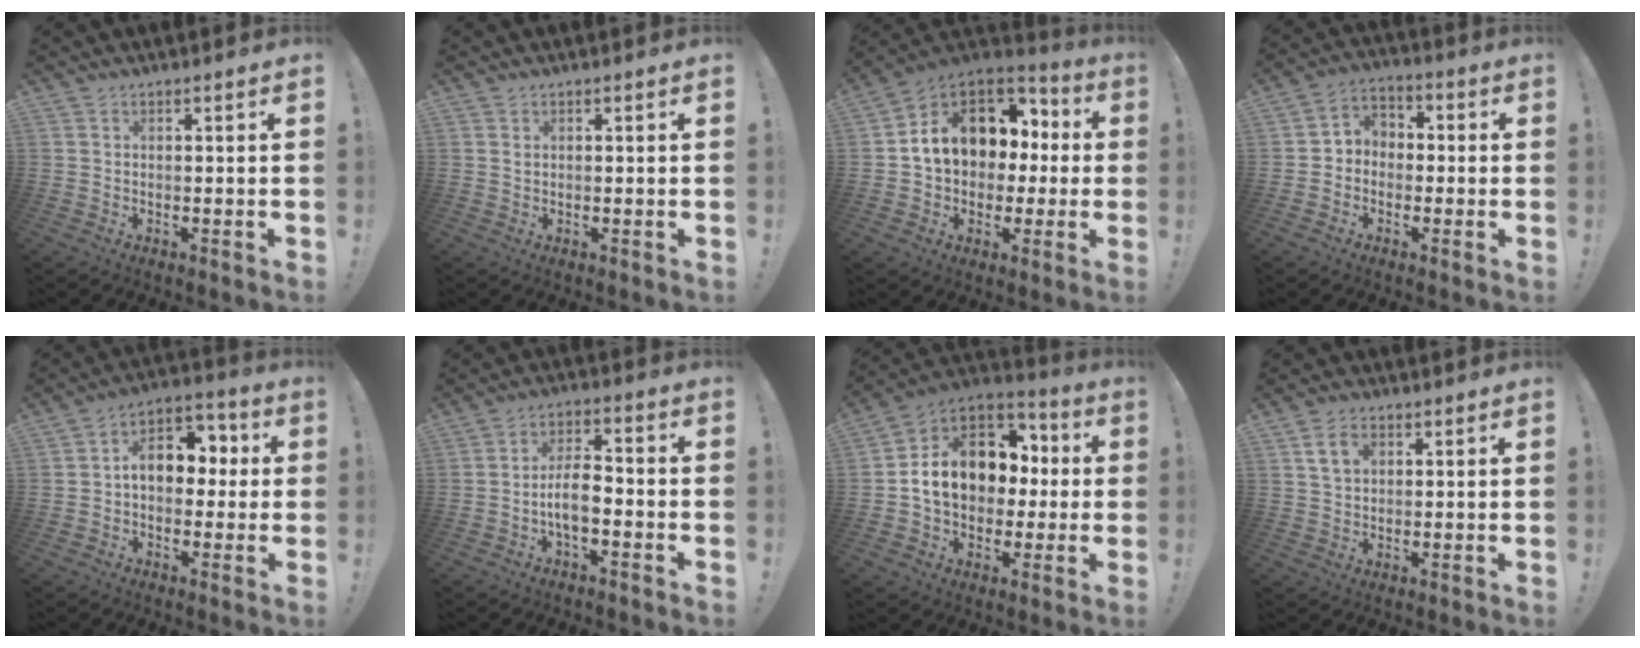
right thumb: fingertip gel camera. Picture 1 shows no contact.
{"total": 0.8, "force": [0.7, 0.4, -0.1], "torque": [0.008, -0.001, 0.011]}
{"total": 14.7, "force": [3.8, 11.5, 8.3], "torque": [-0.121, -0.009, 0.082]}
{"total": 5.8, "force": [-2.4, 4.9, 1.8], "torque": [-0.033, 0.029, -0.039]}
{"total": 11.4, "force": [1.2, 8.2, 7.8], "torque": [-0.112, 0.012, 0.029]}
{"total": 7.8, "force": [-2.6, 3.3, 6.6], "torque": [-0.120, 0.011, -0.045]}
{"total": 16.2, "force": [2.2, 12.6, 9.9], "torque": [-0.148, 0.002, 0.055]}
{"total": 5.8, "force": [2.3, 4.0, 3.6], "torque": [-0.061, 0.004, 0.042]}